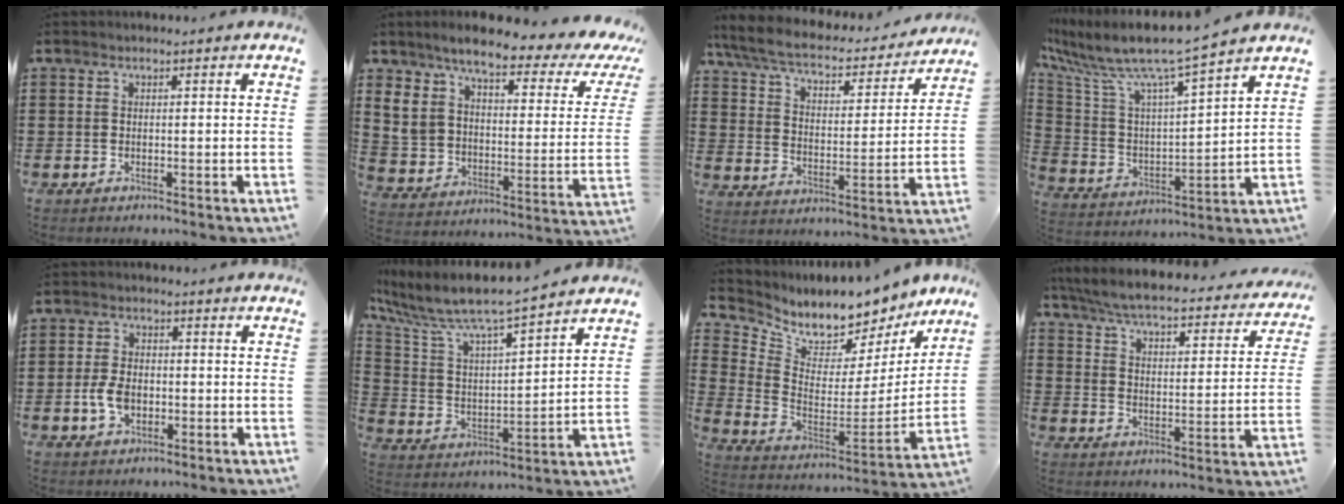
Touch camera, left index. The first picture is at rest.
{"total": 6.5, "force": [4.4, 2.1, 4.4], "torque": [-0.106, -0.025, 0.071]}
{"total": 6.1, "force": [5.3, 1.1, 2.8], "torque": [-0.078, -0.035, 0.086]}
{"total": 8.7, "force": [7.5, 0.4, 4.4], "torque": [-0.121, -0.056, 0.121]}
{"total": 4.9, "force": [-1.0, 3.1, 3.6], "torque": [-0.094, -0.003, -0.025]}
{"total": 7.5, "force": [7.0, 0.3, 2.7], "torque": [-0.089, -0.054, 0.112]}
{"total": 6.8, "force": [6.4, 2.2, 0.9], "torque": [-0.053, -0.065, 0.109]}
{"total": 5.4, "force": [5.1, -0.1, 1.9], "torque": [-0.065, -0.039, 0.081]}